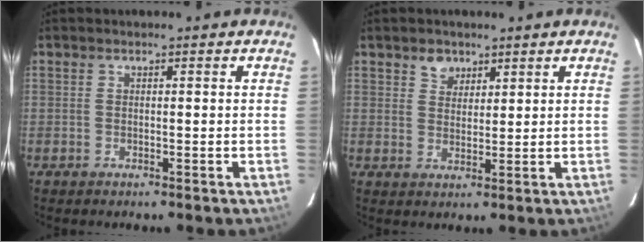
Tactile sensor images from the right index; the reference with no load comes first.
{"total": 3.5, "force": [2.3, 2.5, 0.9], "torque": [-0.007, 0.007, 0.040]}